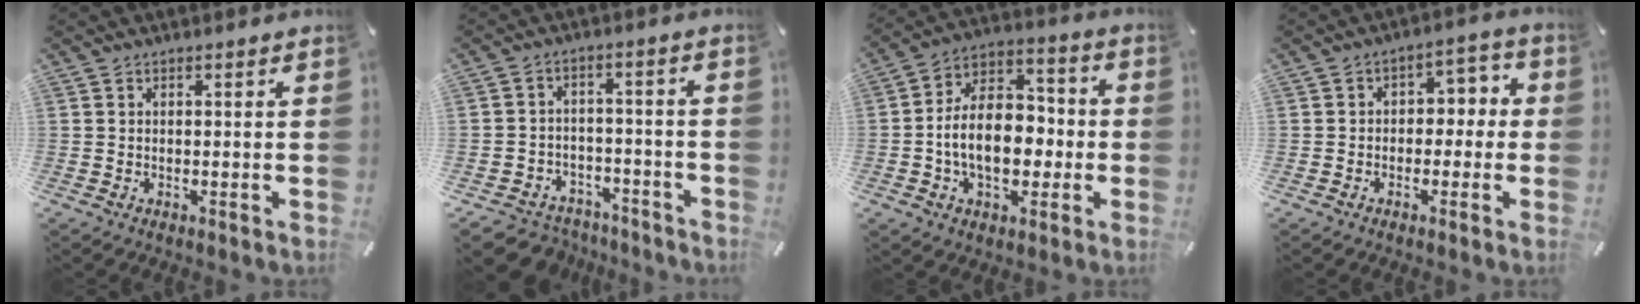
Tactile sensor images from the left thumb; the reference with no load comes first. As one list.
[{"total": 5.9, "force": [-3.7, 4.3, 1.2], "torque": [-0.028, 0.022, -0.071]}, {"total": 14.4, "force": [-2.9, 9.9, 10.0], "torque": [-0.177, 0.017, -0.053]}, {"total": 5.0, "force": [-1.7, 3.8, 2.7], "torque": [-0.027, 0.013, -0.043]}]